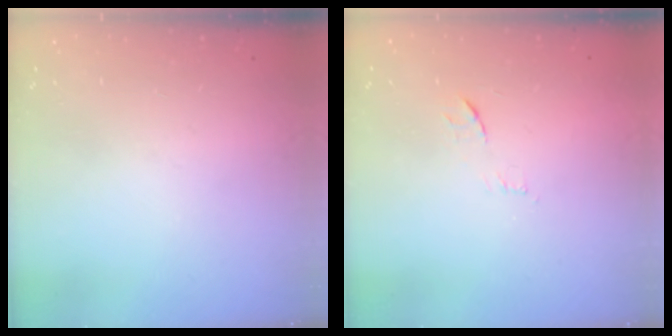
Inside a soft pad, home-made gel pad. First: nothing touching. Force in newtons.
{"total": 8.1, "press": 8.0, "slide": 0.7}